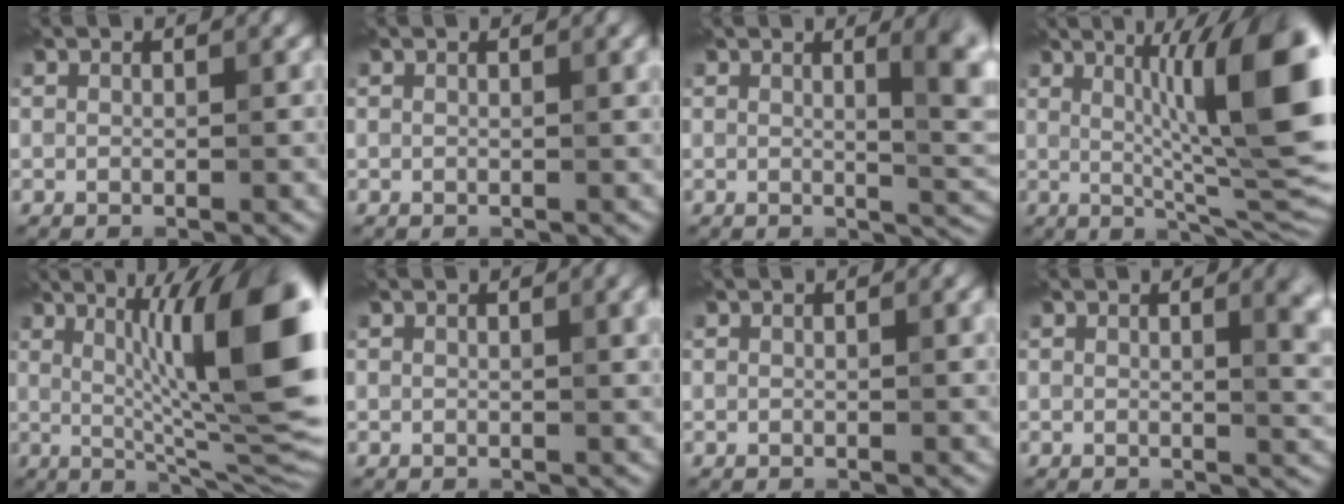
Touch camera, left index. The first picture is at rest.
{"total": 1.3, "force": [0.6, 0.3, 1.1], "torque": [-0.015, 0.001, 0.011]}
{"total": 5.7, "force": [1.4, 1.8, 5.2], "torque": [-0.051, -0.003, 0.021]}
{"total": 12.4, "force": [2.4, 2.4, 11.9], "torque": [-0.150, 0.005, 0.042]}
{"total": 13.9, "force": [2.6, 3.0, 13.3], "torque": [-0.169, 0.008, 0.041]}
{"total": 2.6, "force": [1.0, 0.8, 2.3], "torque": [-0.031, 0.004, 0.016]}
{"total": 1.0, "force": [0.5, 0.2, 0.8], "torque": [-0.011, 0.000, 0.009]}
{"total": 4.8, "force": [1.4, 1.9, 4.1], "torque": [-0.032, -0.001, 0.022]}